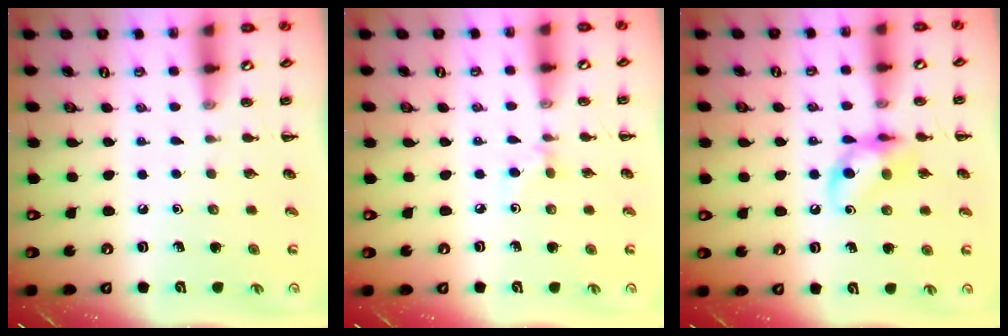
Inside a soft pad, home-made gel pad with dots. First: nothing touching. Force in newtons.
{"total": 3.2, "press": 3.1, "slide": 1.0}
{"total": 12.5, "press": 12.3, "slide": 2.1}